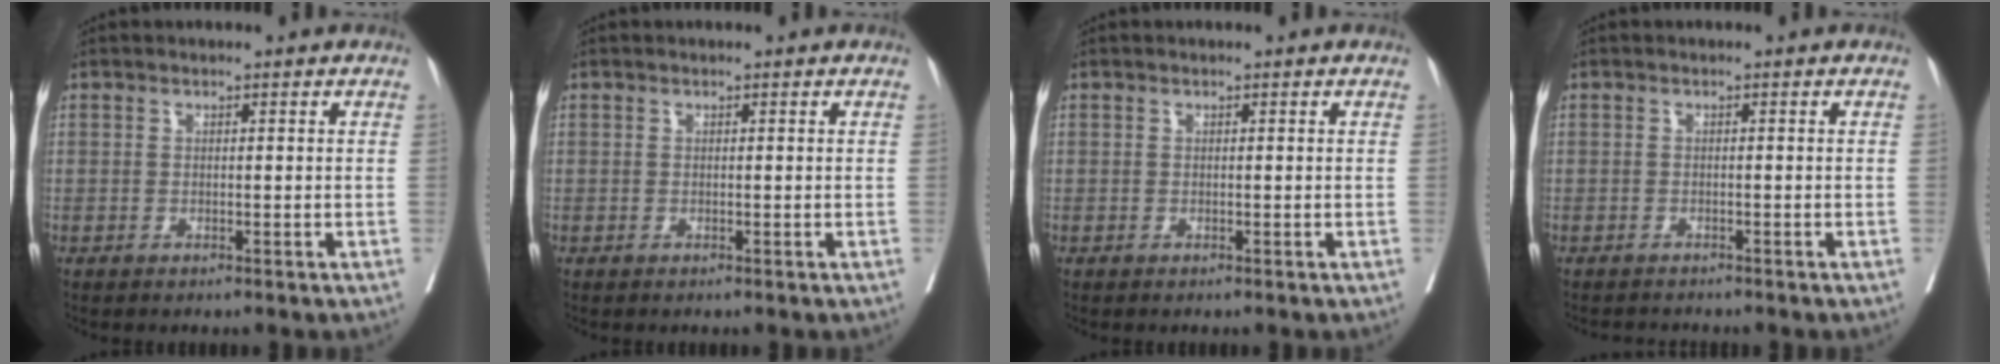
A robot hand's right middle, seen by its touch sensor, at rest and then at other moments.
{"total": 0.0}
{"total": 0.0}
{"total": 1.9, "force": [-1.9, 0.2, 0.1], "torque": [-0.002, -0.006, -0.029]}